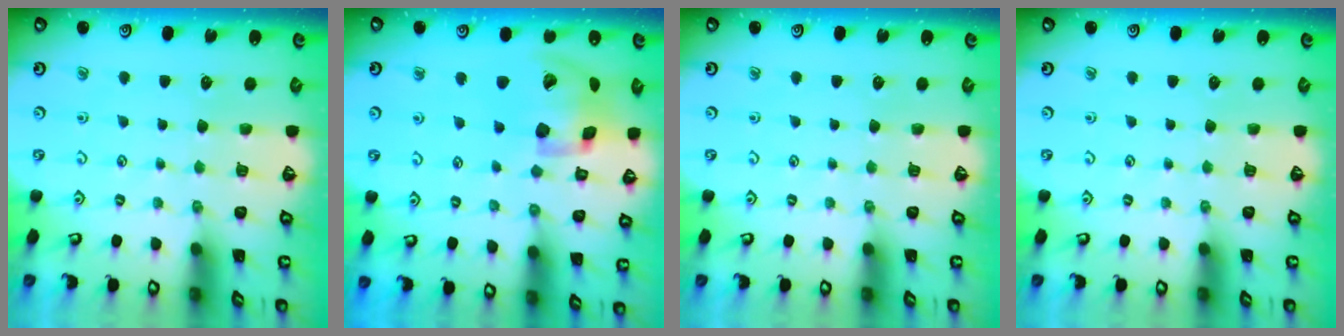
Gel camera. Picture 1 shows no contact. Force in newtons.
{"total": 19.1, "press": 18.9, "slide": 2.9}
{"total": 0.0}
{"total": 0.0}